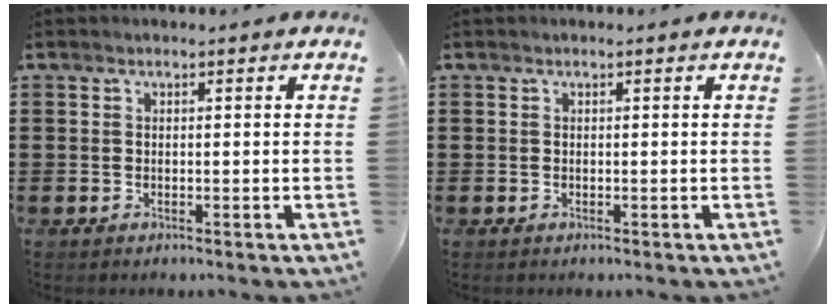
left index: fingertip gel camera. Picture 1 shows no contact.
{"total": 0.0}